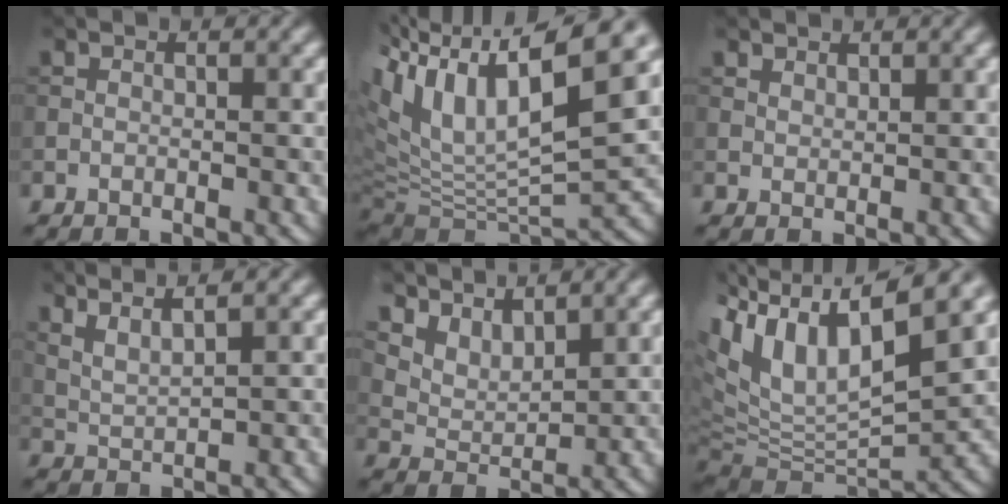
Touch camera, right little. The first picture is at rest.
{"total": 14.1, "force": [5.1, 4.9, 12.3], "torque": [-0.225, 0.016, 0.090]}
{"total": 1.3, "force": [1.1, 0.6, 0.2], "torque": [-0.006, 0.000, 0.023]}
{"total": 4.1, "force": [3.2, 0.9, 2.4], "torque": [-0.036, 0.011, 0.048]}
{"total": 4.0, "force": [3.6, 1.4, 1.2], "torque": [-0.041, -0.008, 0.074]}
{"total": 11.3, "force": [4.1, 4.3, 9.7], "torque": [-0.199, 0.008, 0.076]}